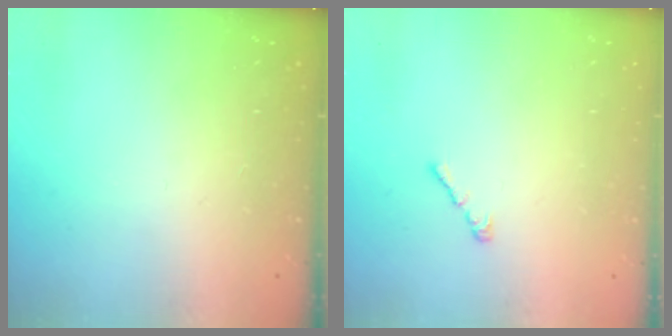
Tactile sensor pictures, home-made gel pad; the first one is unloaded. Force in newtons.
{"total": 2.2, "press": 2.1, "slide": 0.6}